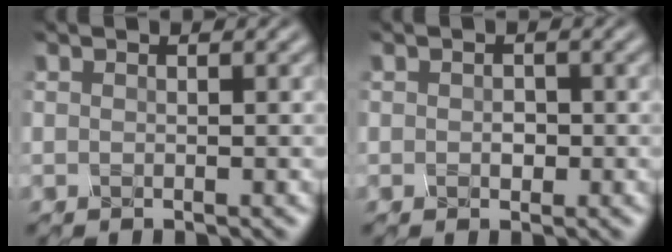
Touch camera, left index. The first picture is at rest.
{"total": 0.9, "force": [-0.4, 0.7, 0.5], "torque": [-0.008, -0.003, -0.006]}